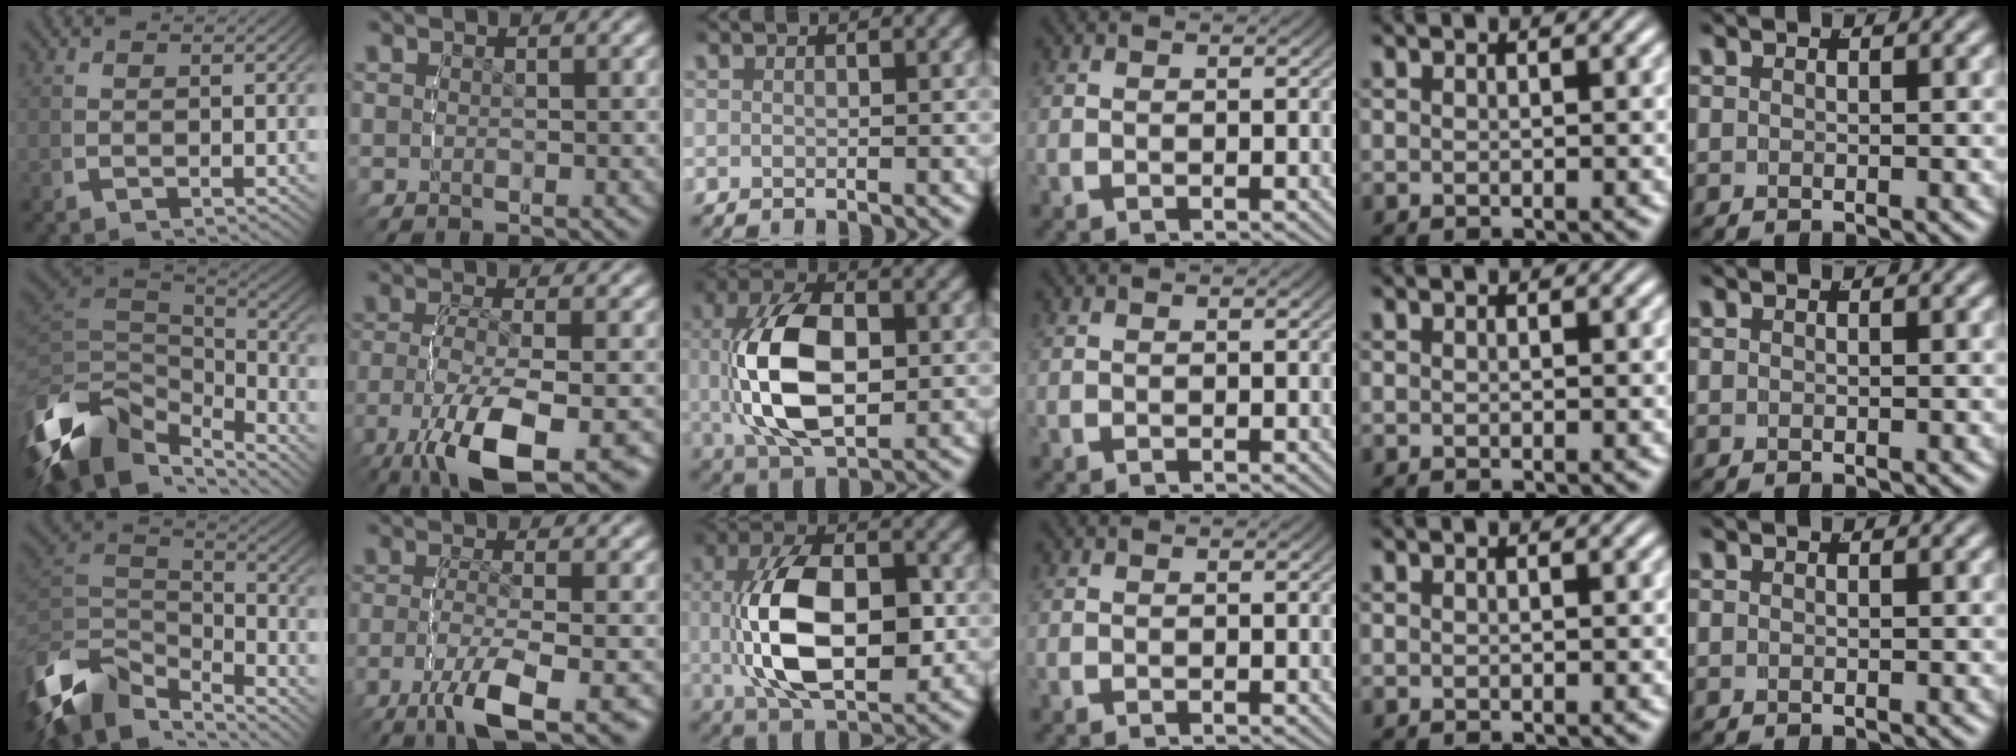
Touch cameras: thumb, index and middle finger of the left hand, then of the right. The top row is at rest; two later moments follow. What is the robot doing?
{"motion": "lift_and_place", "object": "bottle cap"}